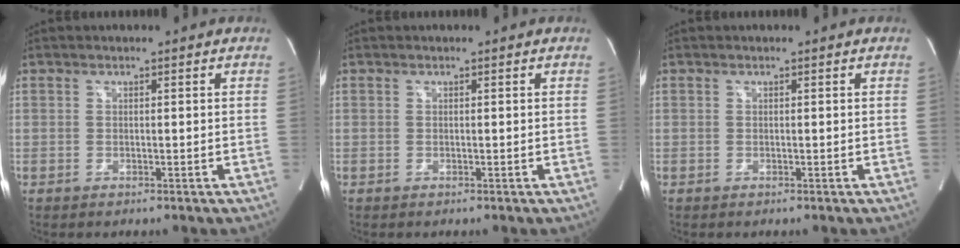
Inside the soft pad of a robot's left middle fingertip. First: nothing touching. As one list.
[{"total": 0.0}, {"total": 0.0}]